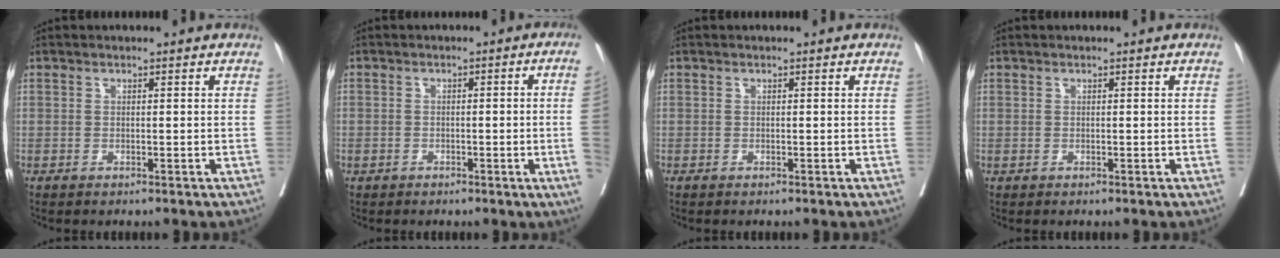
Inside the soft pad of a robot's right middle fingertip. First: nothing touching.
{"total": 4.0, "force": [-0.8, -0.1, 3.9], "torque": [-0.052, 0.005, -0.012]}
{"total": 0.0}
{"total": 0.0}